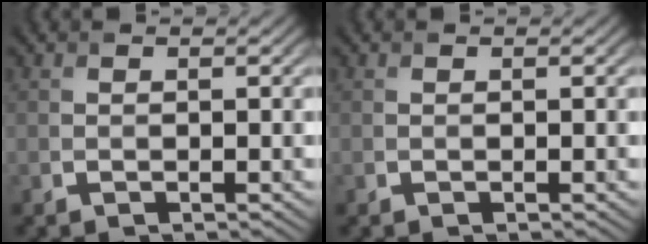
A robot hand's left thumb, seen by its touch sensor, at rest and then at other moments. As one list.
[{"total": 0.0}]